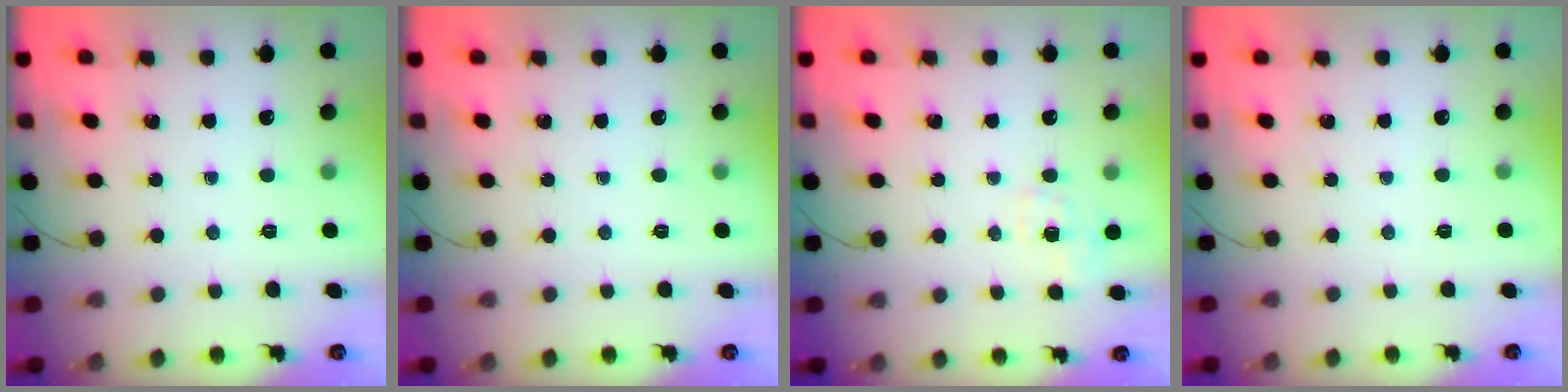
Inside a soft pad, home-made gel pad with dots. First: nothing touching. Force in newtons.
{"total": 0.0}
{"total": 3.3, "press": 3.0, "slide": 1.3}
{"total": 2.5, "press": 2.4, "slide": 0.4}